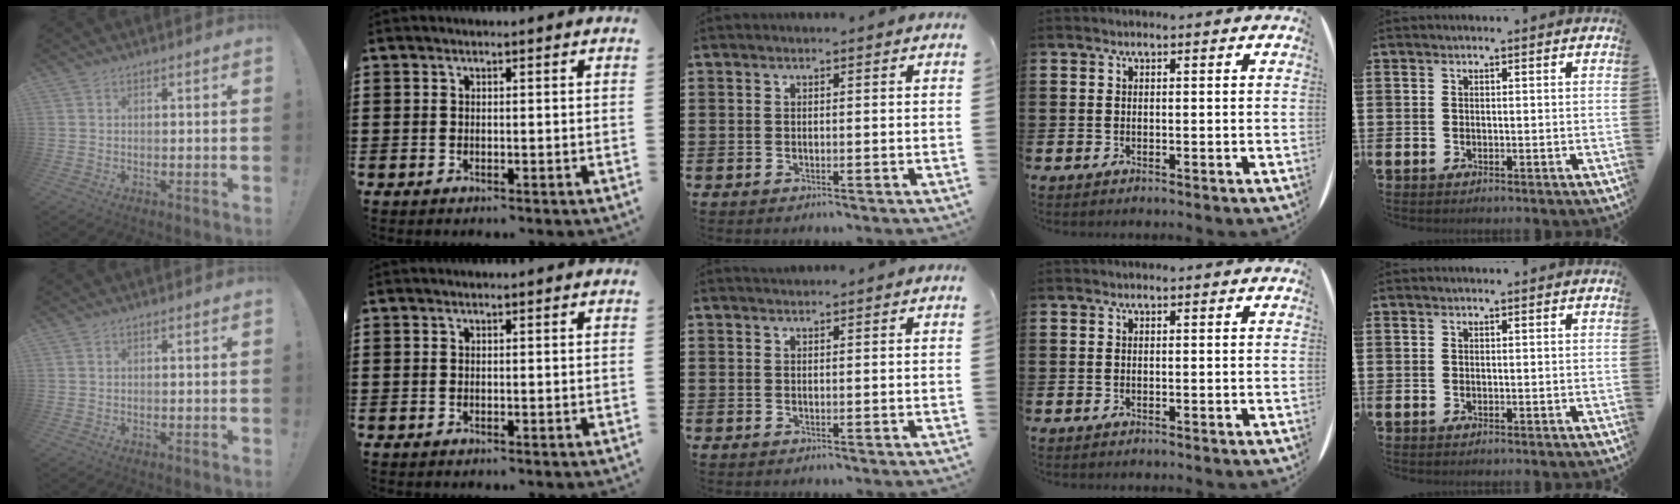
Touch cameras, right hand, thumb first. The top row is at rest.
{"middle": {"total": 0.7, "force": [0.7, 0.0, -0.1], "torque": [-0.001, -0.002, 0.015]}}